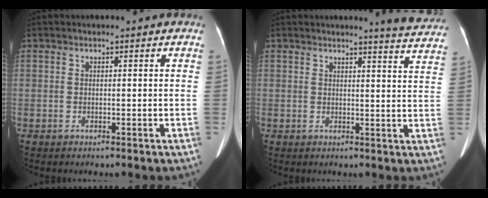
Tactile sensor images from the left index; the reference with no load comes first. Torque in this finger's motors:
{"motor_torque": [-0.65, -0.66, -0.13, -0.01]}